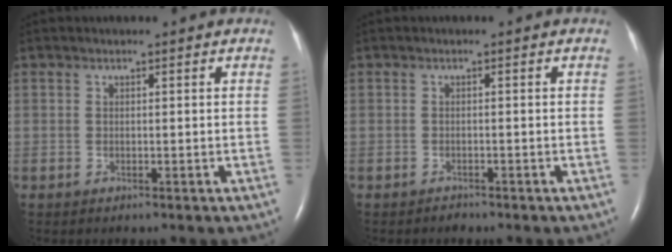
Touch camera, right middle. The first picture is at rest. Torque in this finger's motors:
{"motor_torque": [-0.05, 0.08, -0.05, 0.00]}